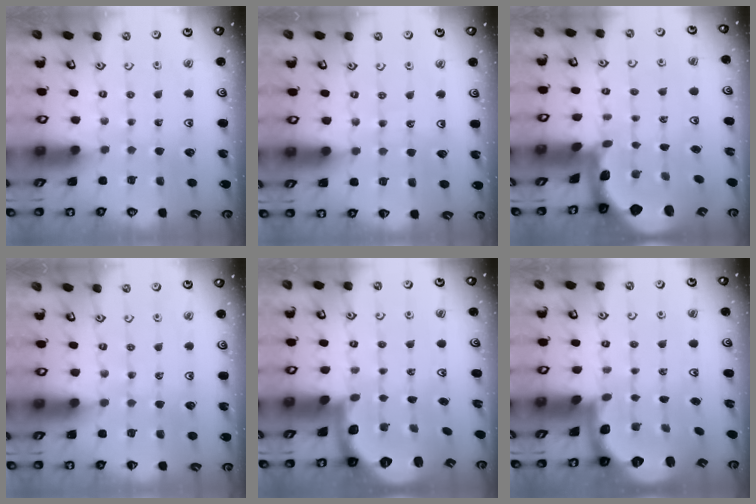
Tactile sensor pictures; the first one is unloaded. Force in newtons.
{"total": 4.3, "press": 4.3, "slide": 0.3}
{"total": 1.9, "press": 1.9, "slide": 0.4}
{"total": 2.7, "press": 2.7, "slide": 0.2}
{"total": 1.9, "press": 1.8, "slide": 0.4}
{"total": 3.4, "press": 2.6, "slide": 2.1}